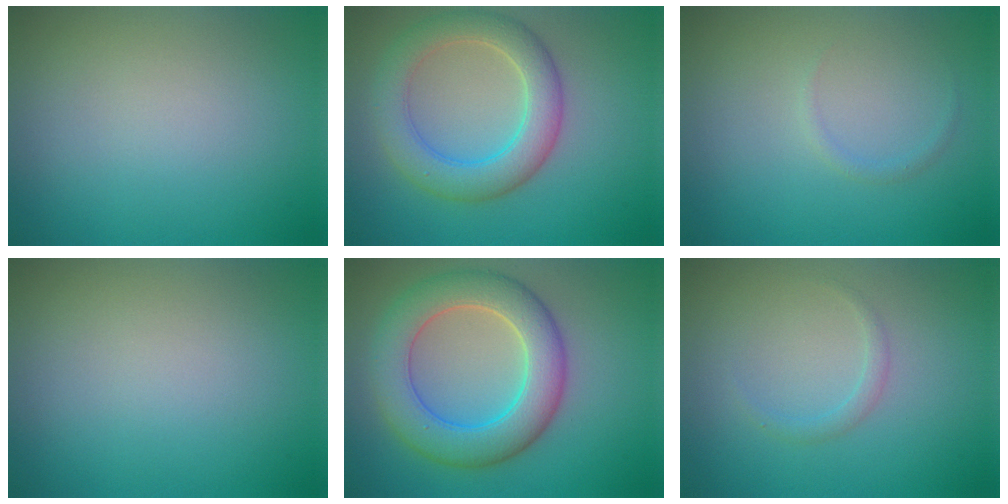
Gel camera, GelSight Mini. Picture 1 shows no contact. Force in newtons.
{"total": 5.4, "press": 5.4, "slide": 0.1}
{"total": 0.6, "press": 0.6, "slide": 0.1}
{"total": 0.0}
{"total": 7.4, "press": 7.3, "slide": 0.5}
{"total": 1.0, "press": 1.0, "slide": 0.0}